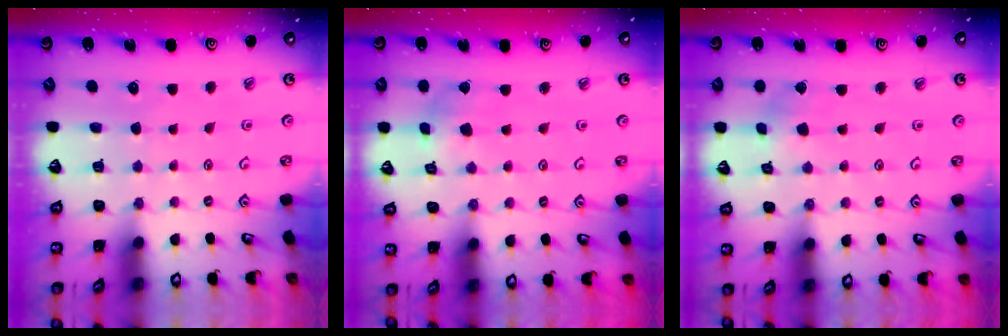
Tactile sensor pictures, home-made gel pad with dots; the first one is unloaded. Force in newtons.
{"total": 2.4, "press": 2.3, "slide": 0.5}
{"total": 2.5, "press": 2.5, "slide": 0.2}